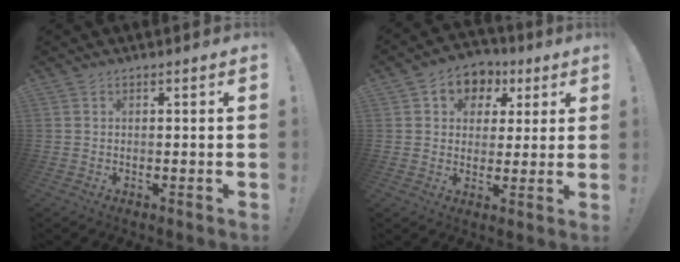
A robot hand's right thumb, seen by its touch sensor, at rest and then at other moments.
{"total": 7.7, "force": [2.6, 6.9, 2.2], "torque": [-0.036, -0.012, 0.054]}